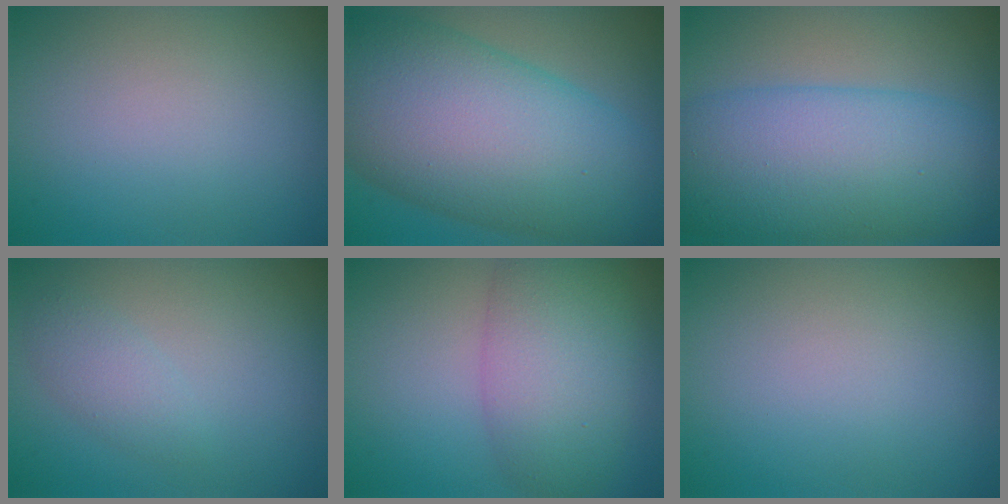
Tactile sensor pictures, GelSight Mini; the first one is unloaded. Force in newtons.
{"total": 14.0, "press": 14.0, "slide": 0.1}
{"total": 11.4, "press": 11.4, "slide": 0.2}
{"total": 1.7, "press": 1.7, "slide": 0.1}
{"total": 6.7, "press": 6.7, "slide": 0.3}
{"total": 0.0}